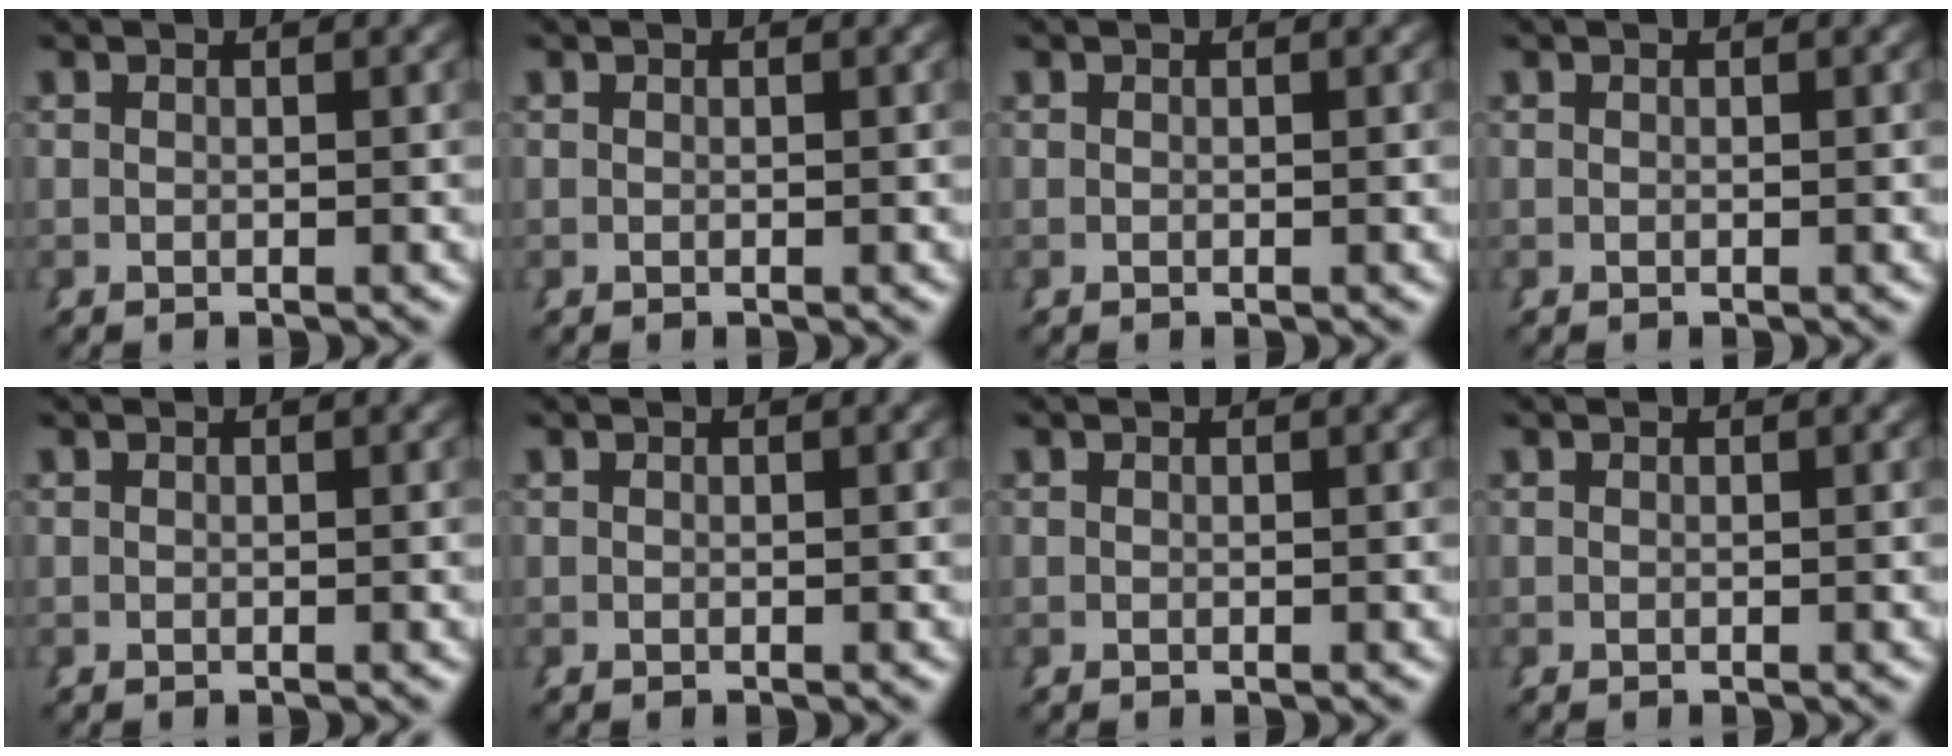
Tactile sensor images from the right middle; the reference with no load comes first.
{"total": 1.4, "force": [-0.2, -1.3, -0.4], "torque": [0.017, -0.009, 0.005]}
{"total": 0.0}
{"total": 0.0}
{"total": 0.0}
{"total": 0.0}
{"total": 0.0}
{"total": 0.0}